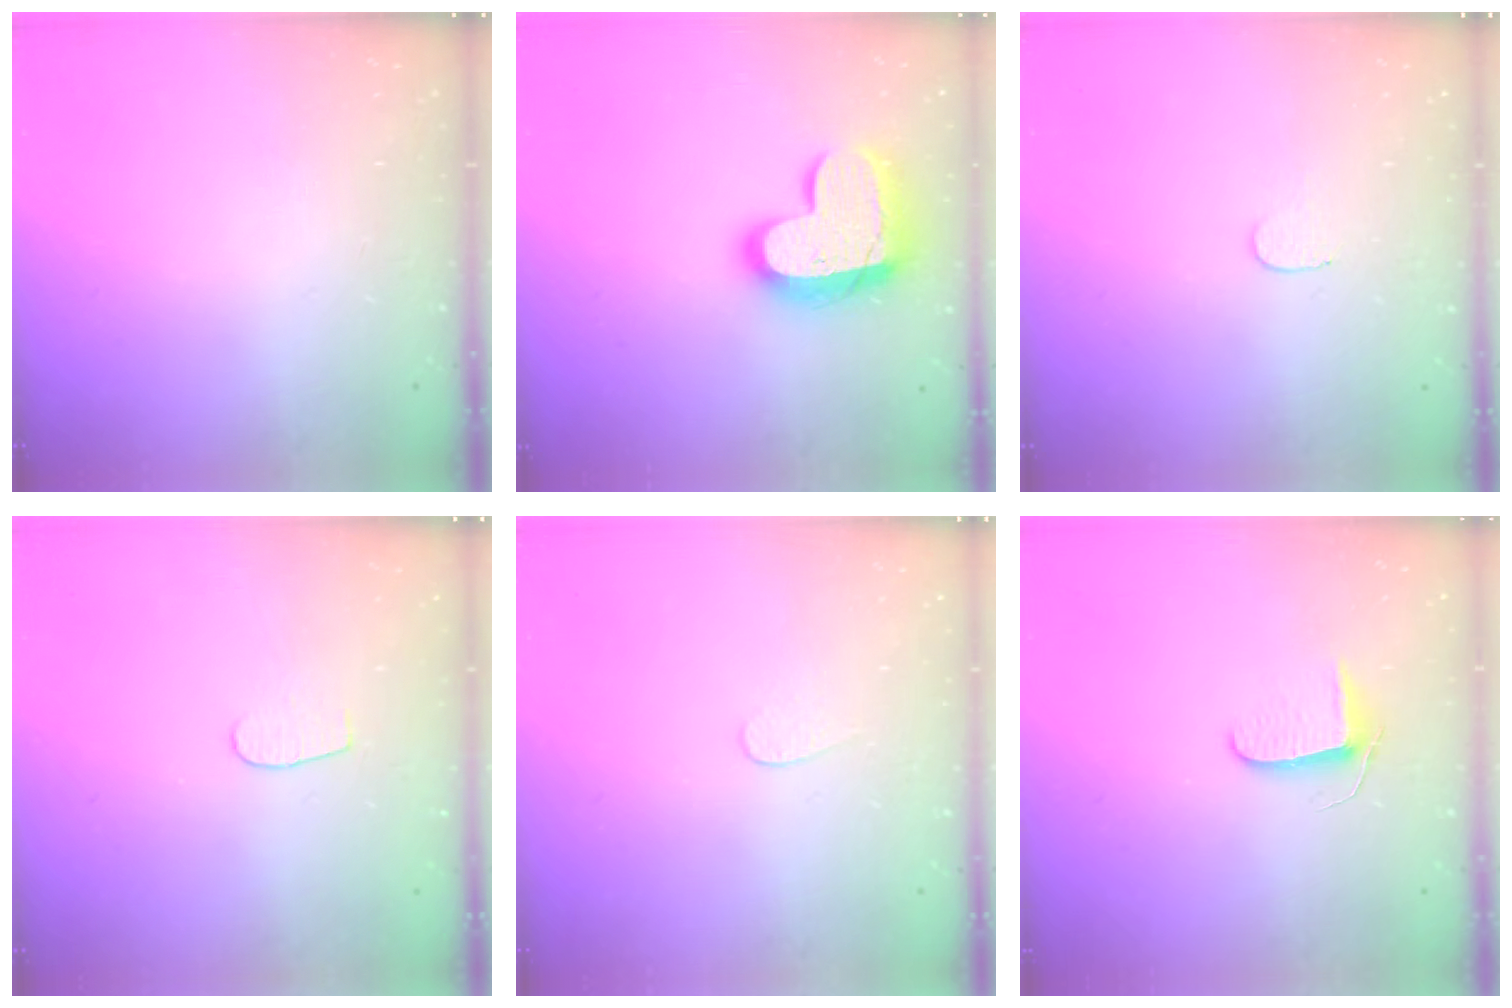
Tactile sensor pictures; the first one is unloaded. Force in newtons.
{"total": 18.3, "press": 18.2, "slide": 1.2}
{"total": 3.1, "press": 3.1, "slide": 0.3}
{"total": 3.2, "press": 3.2, "slide": 0.3}
{"total": 3.1, "press": 3.0, "slide": 0.3}
{"total": 6.3, "press": 6.2, "slide": 0.5}